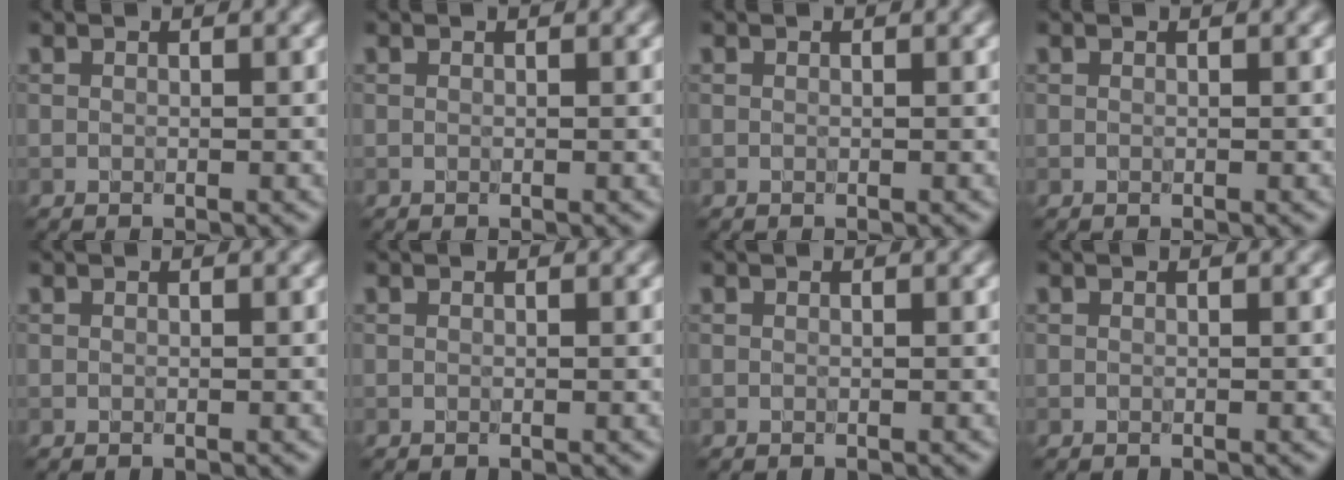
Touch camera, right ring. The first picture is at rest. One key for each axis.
{"total": 0.0}
{"total": 0.0}
{"total": 0.0}
{"total": 0.0}
{"total": 0.0}
{"total": 0.0}
{"total": 0.0}